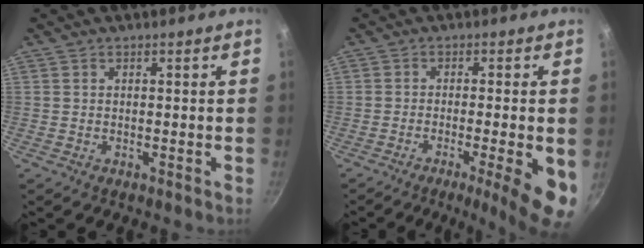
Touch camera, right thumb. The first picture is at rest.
{"total": 10.2, "force": [-3.5, 1.6, 9.4], "torque": [-0.127, 0.004, -0.049]}